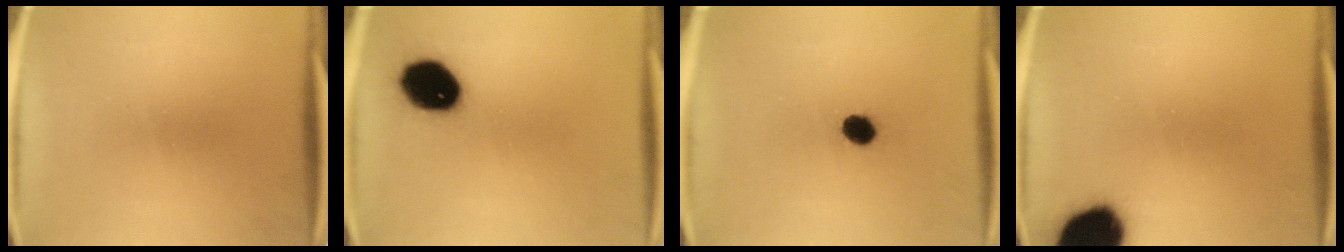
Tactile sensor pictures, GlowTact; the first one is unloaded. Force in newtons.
{"total": 14.0}
{"total": 4.2}
{"total": 18.1}